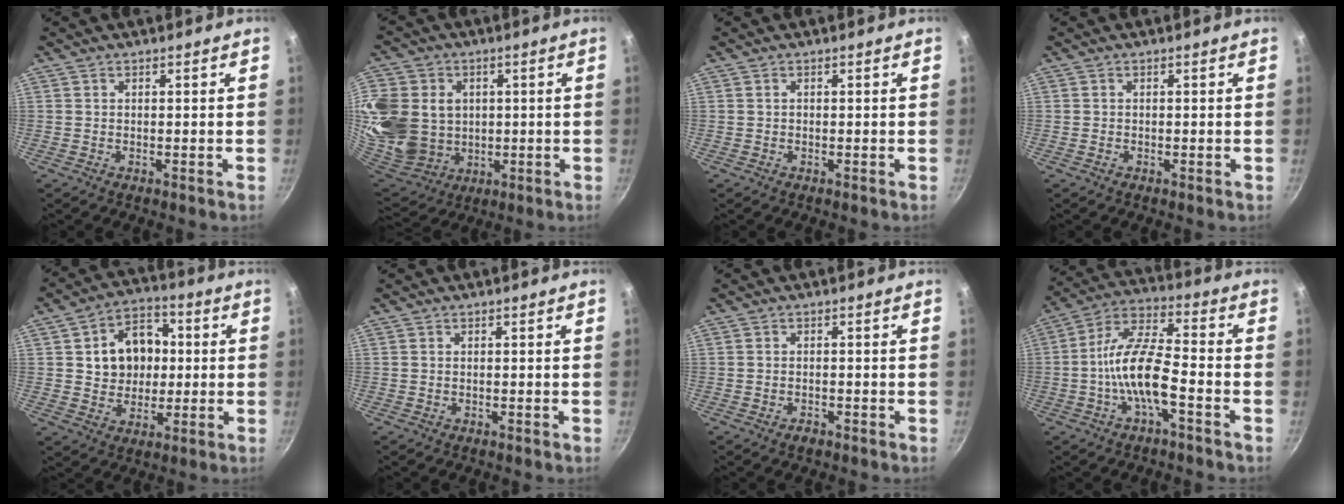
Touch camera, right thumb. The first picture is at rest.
{"total": 24.4, "force": [2.4, 20.6, 12.8], "torque": [-0.304, 0.007, 0.064]}
{"total": 0.0}
{"total": 0.0}
{"total": 12.5, "force": [1.6, 10.0, 7.3], "torque": [-0.075, 0.011, 0.022]}
{"total": 0.0}
{"total": 1.4, "force": [-1.0, 0.7, 0.8], "torque": [-0.015, 0.006, -0.015]}
{"total": 11.9, "force": [-3.8, 4.0, 10.6], "torque": [-0.201, 0.041, -0.084]}